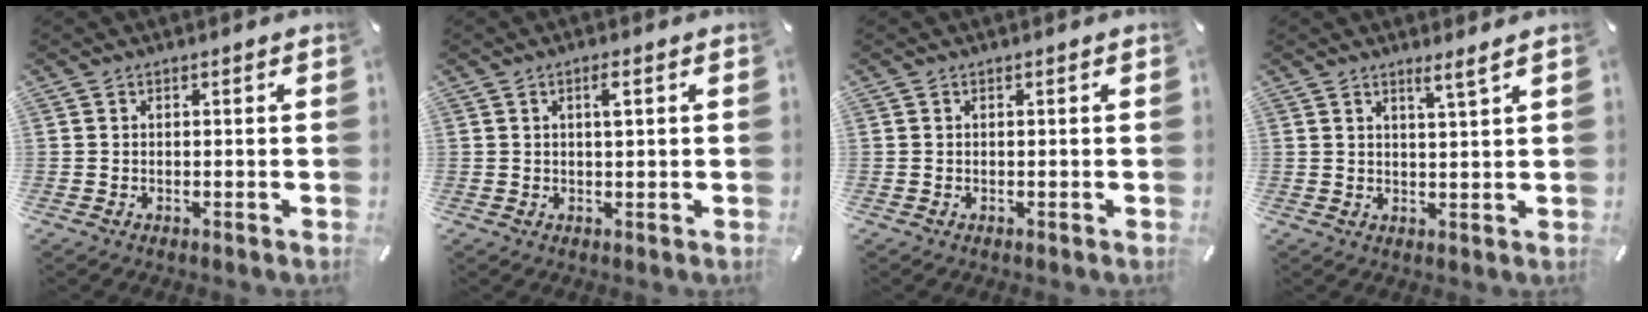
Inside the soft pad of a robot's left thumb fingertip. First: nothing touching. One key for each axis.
{"total": 2.7, "fx": 0.9, "fy": 0.7, "fz": 2.4, "tx": -0.042, "ty": 0.002, "tz": 0.011}
{"total": 0.0}
{"total": 3.4, "fx": 2.7, "fy": -0.4, "fz": 2.0, "tx": -0.045, "ty": -0.012, "tz": 0.046}